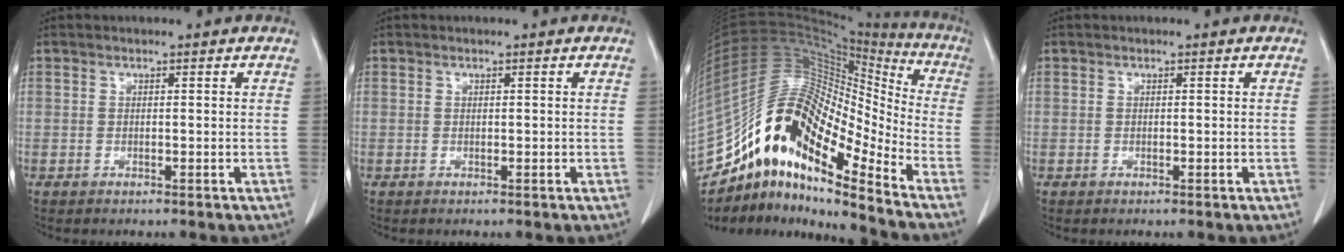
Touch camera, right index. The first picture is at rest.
{"total": 0.0}
{"total": 20.5, "force": [-14.0, 4.7, 14.3], "torque": [-0.268, 0.037, -0.251]}
{"total": 0.0}